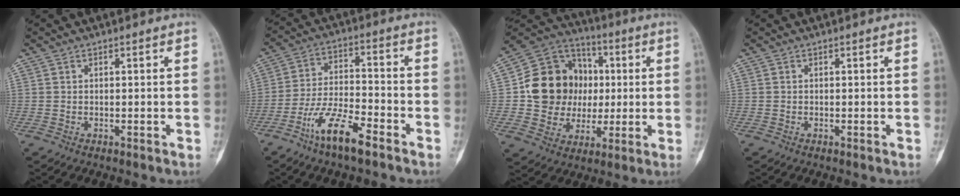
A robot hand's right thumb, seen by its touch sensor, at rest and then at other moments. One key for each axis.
{"total": 11.1, "fx": -7.0, "fy": 3.0, "fz": 8.1, "tx": -0.164, "ty": 0.041, "tz": -0.131}
{"total": 18.3, "fx": 0.9, "fy": 15.8, "fz": 9.3, "tx": -0.118, "ty": 0.030, "tz": 0.027}
{"total": 0.0}